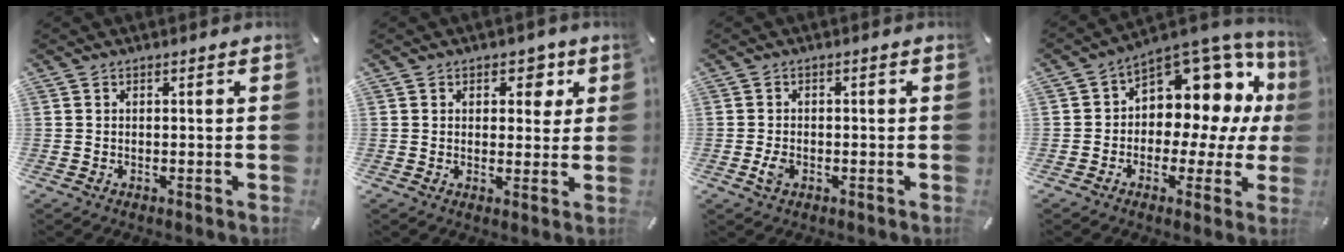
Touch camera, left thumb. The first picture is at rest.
{"total": 5.1, "force": [2.0, 4.0, 2.4], "torque": [-0.011, -0.006, 0.023]}
{"total": 2.7, "force": [-0.9, 1.7, 1.9], "torque": [-0.046, -0.003, -0.018]}
{"total": 10.6, "force": [3.9, 7.8, 6.0], "torque": [-0.080, -0.058, 0.067]}